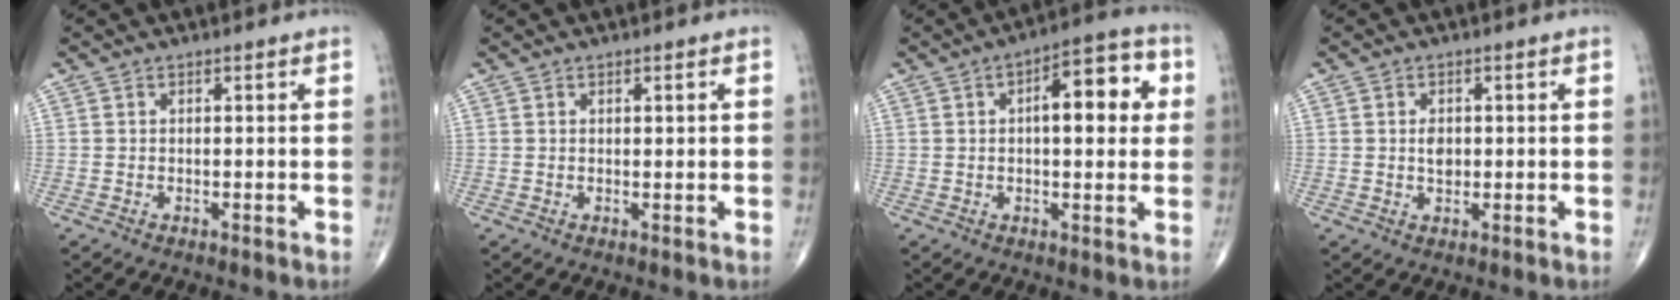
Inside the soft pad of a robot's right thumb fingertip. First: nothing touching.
{"total": 0.9, "force": [0.2, 0.2, 0.8], "torque": [-0.010, 0.001, 0.003]}
{"total": 11.9, "force": [2.2, 5.0, 10.6], "torque": [-0.117, 0.019, 0.025]}
{"total": 2.5, "force": [0.2, 1.6, 1.8], "torque": [-0.023, -0.002, 0.004]}